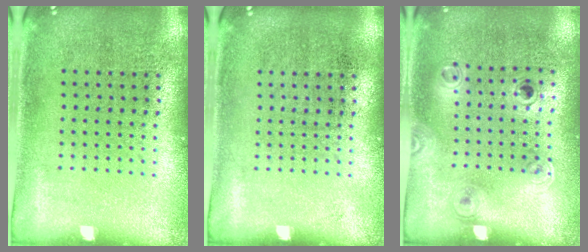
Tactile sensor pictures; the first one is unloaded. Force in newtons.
{"total": 0.0}
{"total": 1.1, "press": 0.8, "slide": 0.7}